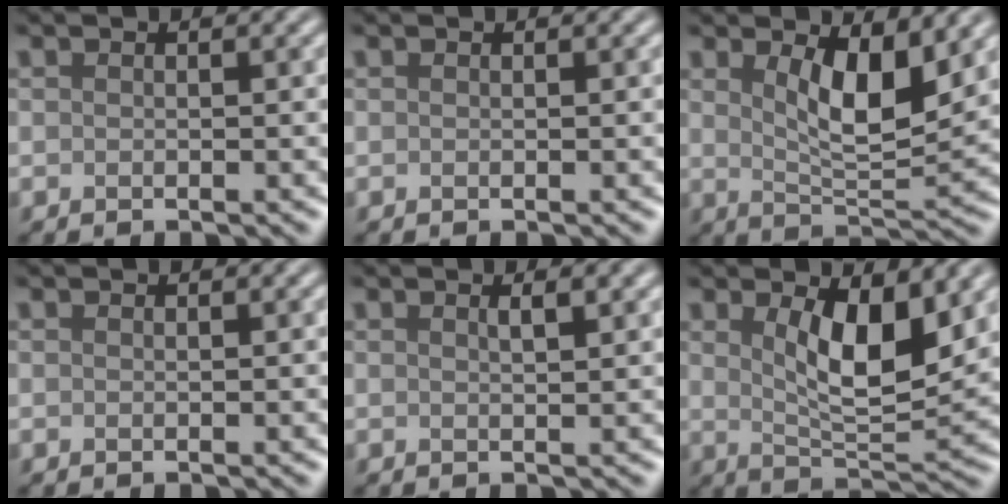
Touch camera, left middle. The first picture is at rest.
{"total": 0.0}
{"total": 5.4, "force": [1.8, 1.6, 4.8], "torque": [-0.085, -0.011, 0.041]}
{"total": 0.0}
{"total": 1.8, "force": [0.9, 0.7, 1.5], "torque": [-0.003, 0.006, 0.001]}
{"total": 6.2, "force": [1.6, 2.0, 5.7], "torque": [-0.099, -0.011, 0.039]}